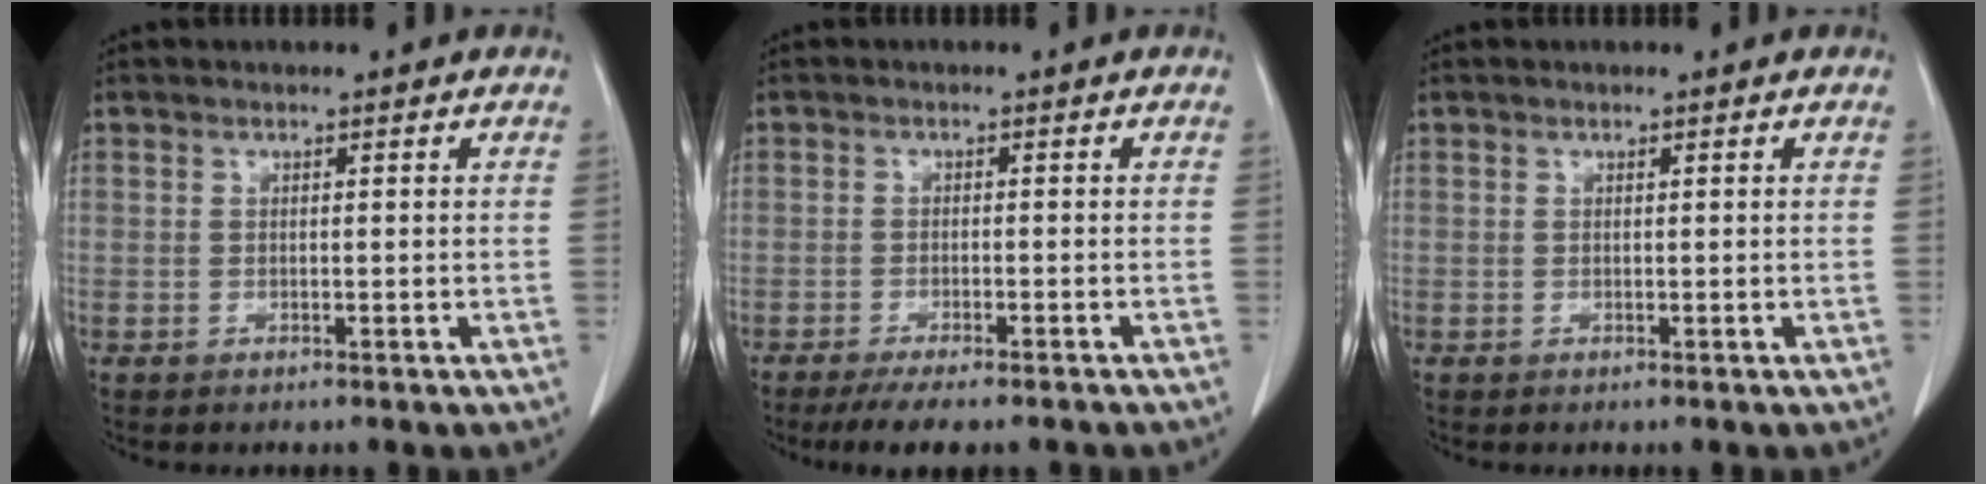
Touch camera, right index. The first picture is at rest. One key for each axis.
{"total": 8.2, "fx": -6.9, "fy": 1.4, "fz": 4.3, "tx": -0.053, "ty": -0.009, "tz": -0.098}
{"total": 0.0}